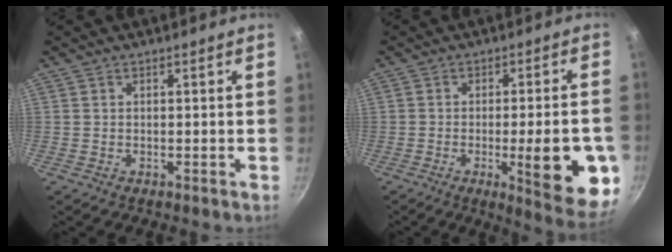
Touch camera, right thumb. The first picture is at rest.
{"total": 15.8, "force": [-4.1, 3.9, 14.7], "torque": [-0.167, 0.003, -0.049]}